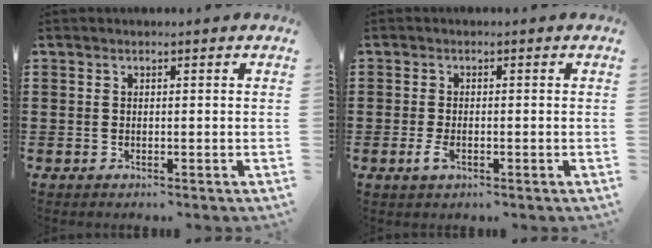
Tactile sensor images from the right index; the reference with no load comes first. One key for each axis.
{"total": 2.0, "fx": -0.7, "fy": 0.9, "fz": 1.6, "tx": -0.046, "ty": -0.005, "tz": -0.018}